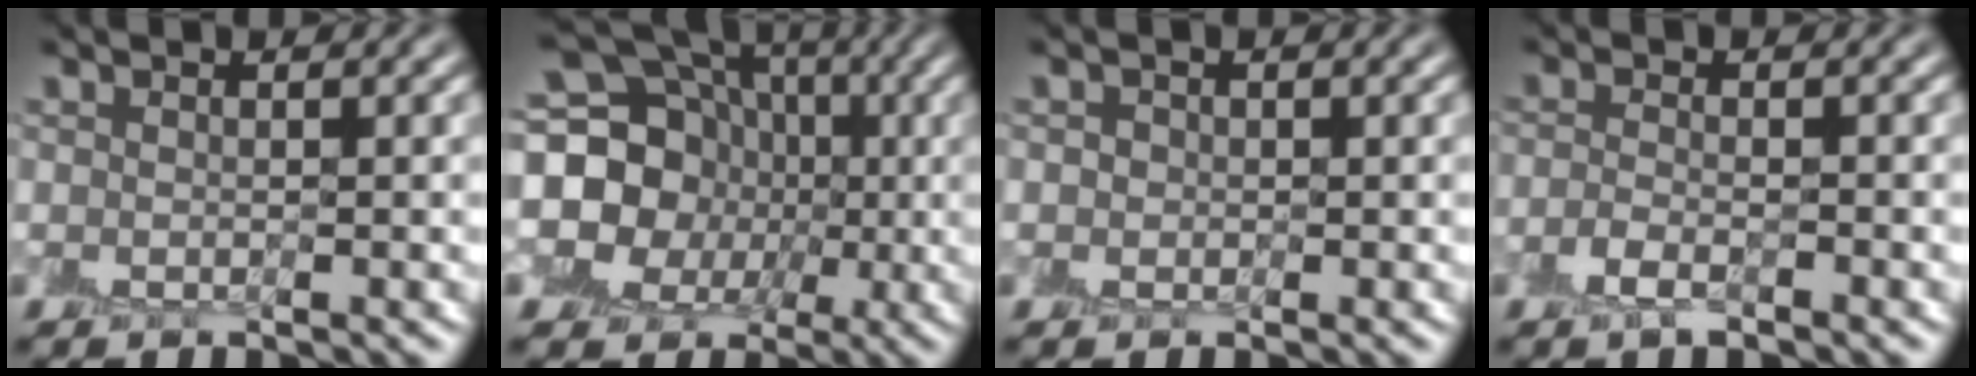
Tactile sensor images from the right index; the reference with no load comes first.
{"total": 18.7, "force": [1.1, 17.2, 7.3], "torque": [-0.165, 0.035, -0.026]}
{"total": 1.1, "force": [0.1, 1.0, 0.2], "torque": [-0.001, 0.001, 0.001]}
{"total": 1.6, "force": [-1.0, 0.6, 1.1], "torque": [-0.025, -0.001, -0.023]}